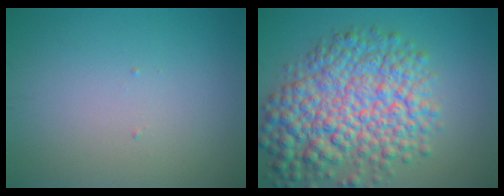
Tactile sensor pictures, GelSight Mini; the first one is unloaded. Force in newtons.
{"total": 10.3, "press": 10.2, "slide": 0.3}